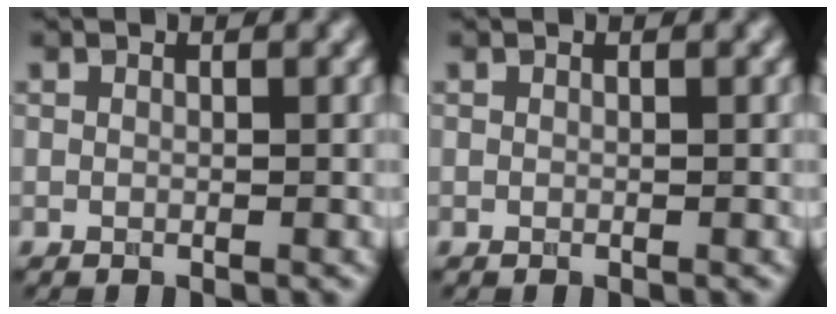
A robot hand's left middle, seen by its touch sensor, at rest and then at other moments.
{"total": 0.0}